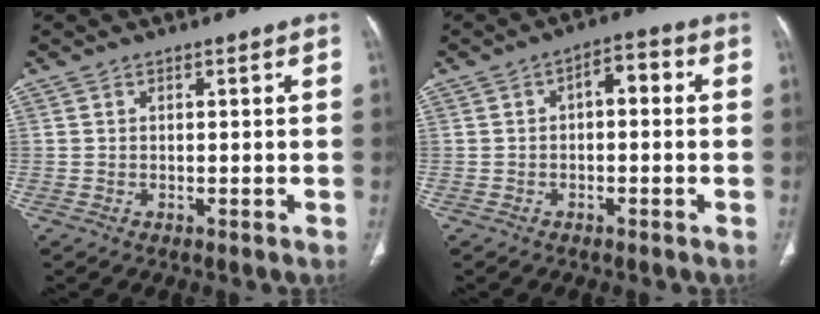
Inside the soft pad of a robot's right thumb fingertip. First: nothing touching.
{"total": 4.4, "force": [0.2, 2.4, 3.7], "torque": [-0.036, 0.019, -0.008]}